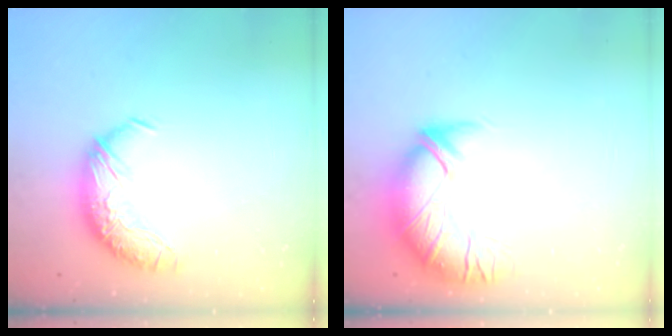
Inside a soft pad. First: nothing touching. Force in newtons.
{"total": 2.7, "press": 1.2, "slide": 2.4}